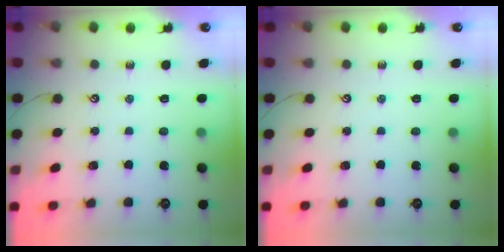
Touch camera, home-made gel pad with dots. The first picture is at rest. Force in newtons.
{"total": 0.0}